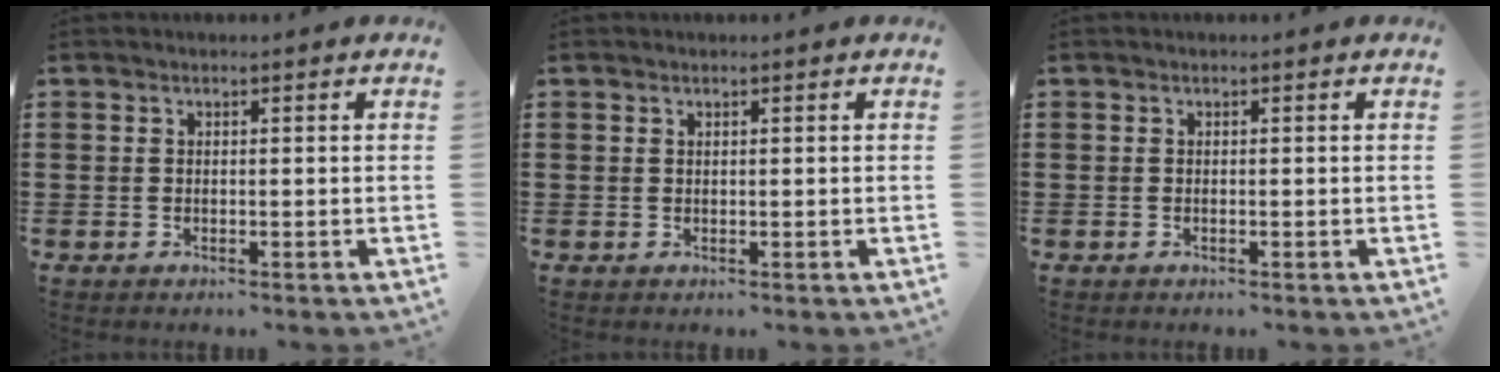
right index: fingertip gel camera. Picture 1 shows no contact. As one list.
[{"total": 0.0}, {"total": 0.0}]